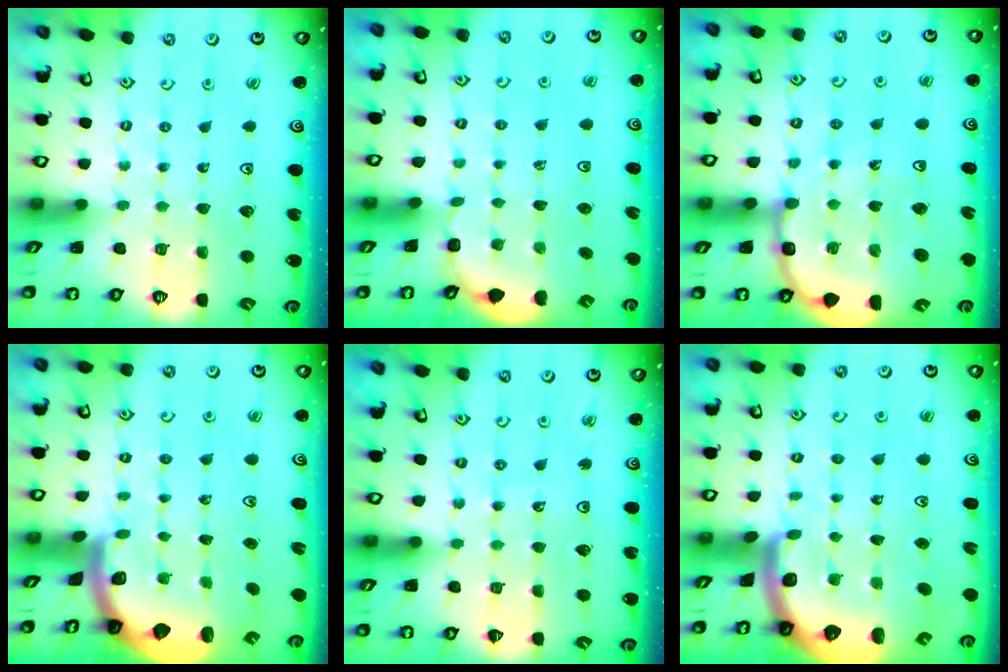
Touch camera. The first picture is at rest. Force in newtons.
{"total": 1.6, "press": 1.2, "slide": 1.0}
{"total": 11.3, "press": 10.9, "slide": 2.6}
{"total": 1.9, "press": 1.8, "slide": 0.5}
{"total": 5.5, "press": 5.2, "slide": 1.8}
{"total": 5.3, "press": 5.2, "slide": 0.9}